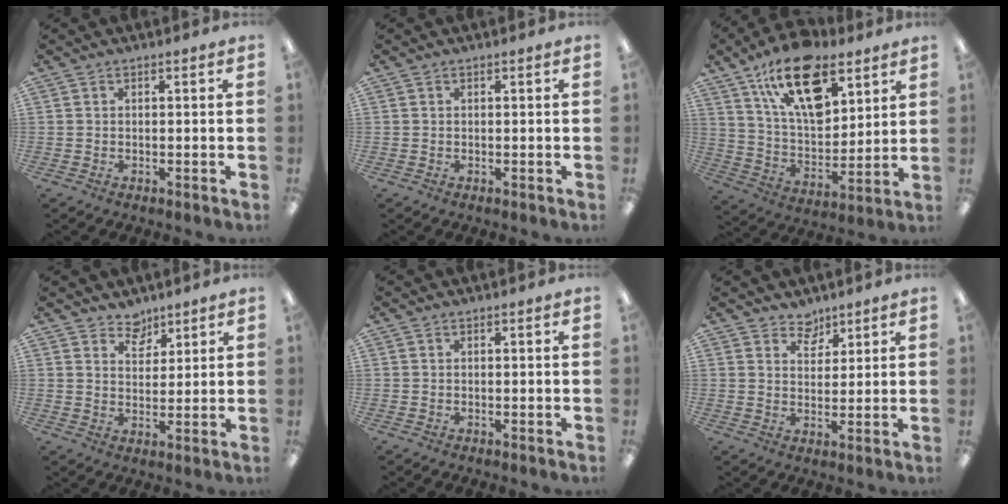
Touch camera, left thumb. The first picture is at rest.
{"total": 0.0}
{"total": 20.7, "force": [12.0, 10.5, 13.3], "torque": [-0.226, -0.051, 0.206]}
{"total": 5.4, "force": [4.5, 2.9, 0.6], "torque": [-0.006, -0.029, 0.080]}
{"total": 0.0}
{"total": 4.8, "force": [4.0, 2.6, 0.4], "torque": [0.001, -0.027, 0.071]}